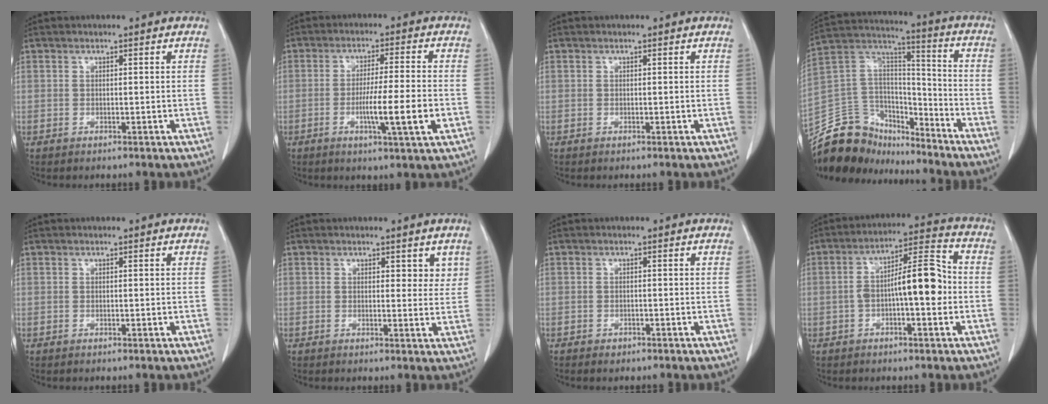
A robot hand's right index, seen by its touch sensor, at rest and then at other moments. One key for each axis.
{"total": 8.9, "fx": -2.4, "fy": -0.4, "fz": 8.6, "tx": -0.142, "ty": -0.013, "tz": -0.042}
{"total": 0.0}
{"total": 16.2, "fx": -14.3, "fy": 7.1, "fz": 2.8, "tx": -0.054, "ty": 0.077, "tz": -0.248}
{"total": 0.0}
{"total": 2.6, "fx": 1.6, "fy": 1.5, "fz": 1.5, "tx": -0.007, "ty": -0.008, "tz": 0.019}
{"total": 0.9, "fx": -0.7, "fy": 0.6, "fz": 0.3, "tx": -0.007, "ty": 0.000, "tz": -0.005}
{"total": 10.4, "fx": -1.2, "fy": 2.5, "fz": 10.0, "tx": -0.169, "ty": 0.033, "tz": -0.023}